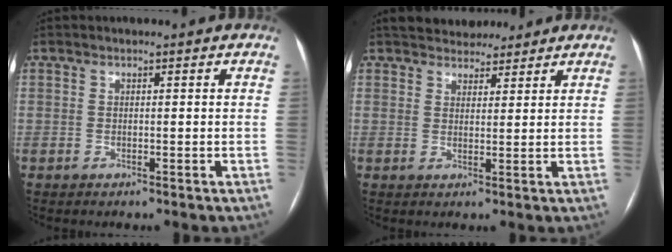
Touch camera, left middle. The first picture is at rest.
{"total": 8.1, "force": [7.1, 3.3, 1.9], "torque": [-0.015, 0.016, 0.104]}